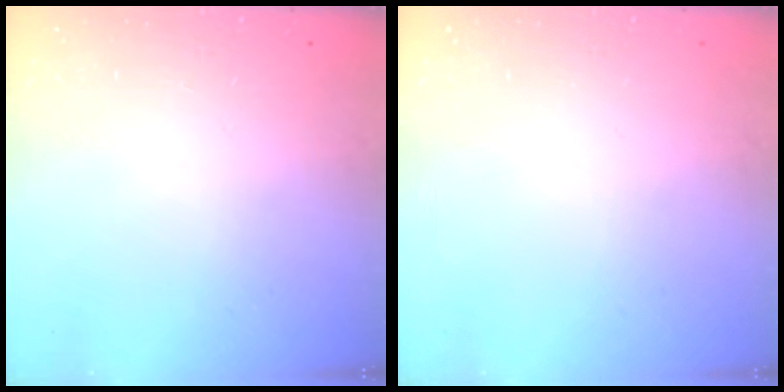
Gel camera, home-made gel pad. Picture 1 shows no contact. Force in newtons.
{"total": 0.0}